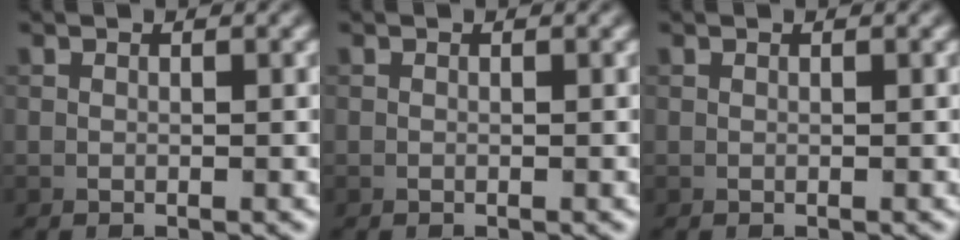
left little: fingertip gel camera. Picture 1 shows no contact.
{"total": 0.0}
{"total": 0.0}